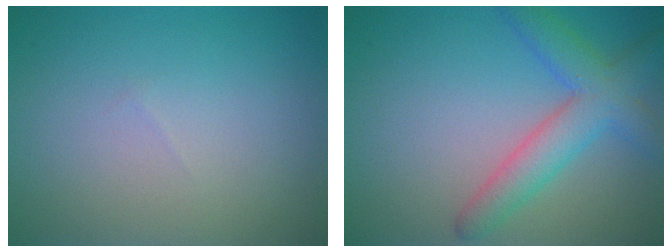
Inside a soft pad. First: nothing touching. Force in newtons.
{"total": 5.0, "press": 5.0, "slide": 0.3}